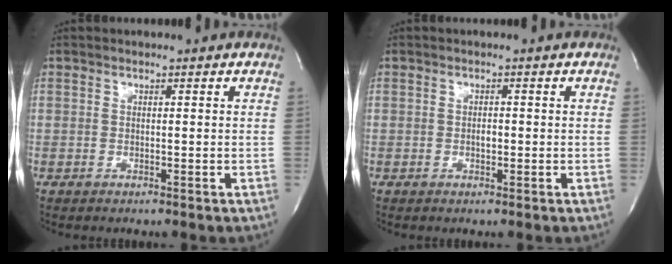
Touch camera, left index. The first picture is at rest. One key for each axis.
{"total": 1.0, "fx": -0.3, "fy": 0.5, "fz": 0.9, "tx": -0.016, "ty": 0.000, "tz": -0.004}